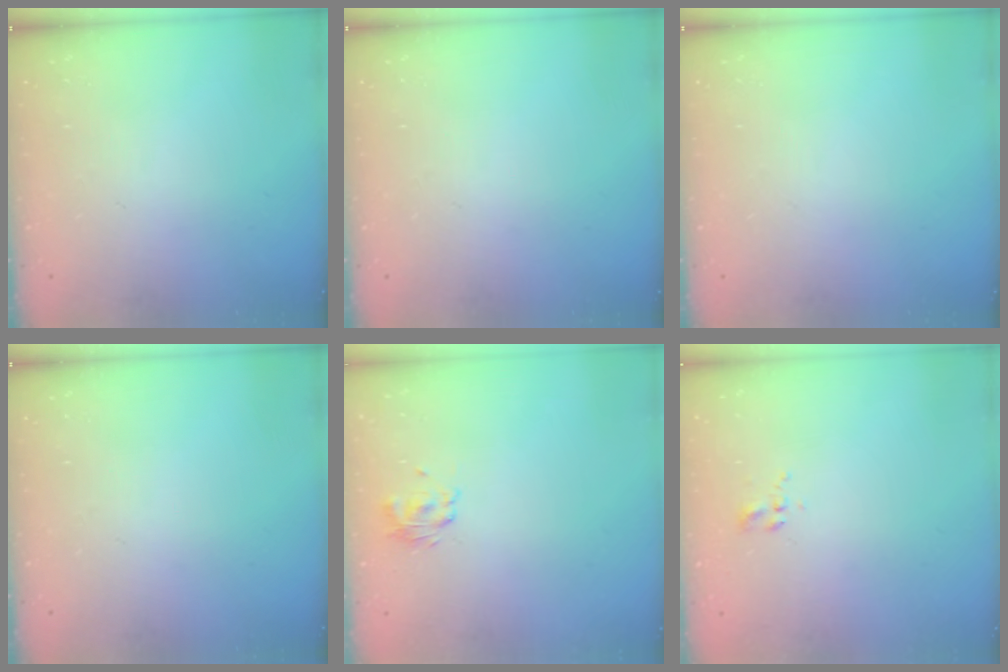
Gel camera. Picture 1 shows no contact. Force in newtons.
{"total": 0.0}
{"total": 0.0}
{"total": 0.0}
{"total": 2.9, "press": 2.8, "slide": 0.8}
{"total": 2.3, "press": 2.0, "slide": 1.1}